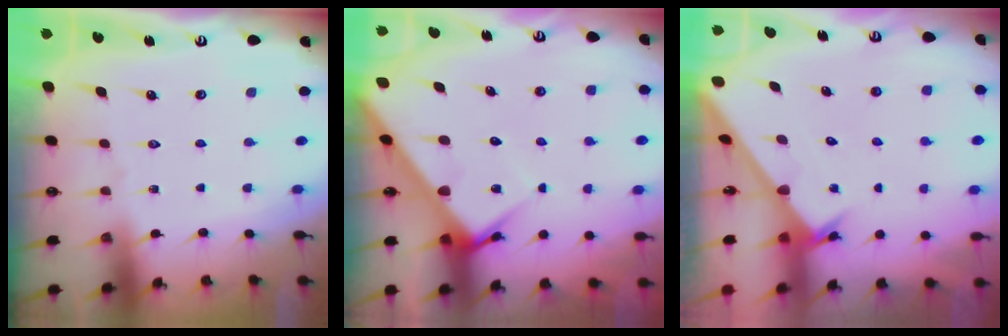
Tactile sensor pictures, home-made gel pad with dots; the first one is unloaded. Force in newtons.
{"total": 6.2, "press": 6.2, "slide": 0.5}
{"total": 2.5, "press": 2.5, "slide": 0.2}